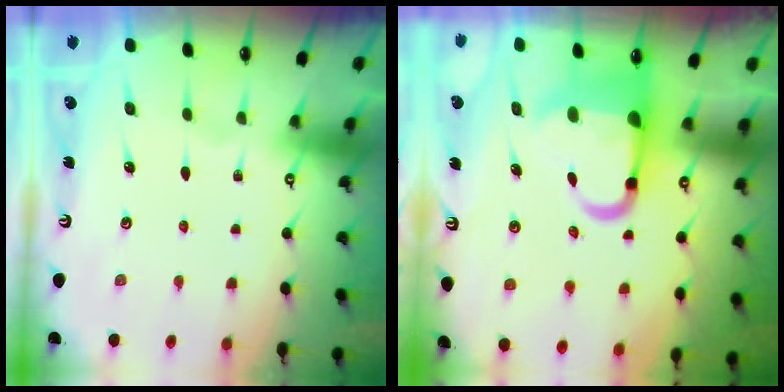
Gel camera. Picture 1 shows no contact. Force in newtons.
{"total": 9.7, "press": 9.4, "slide": 2.3}